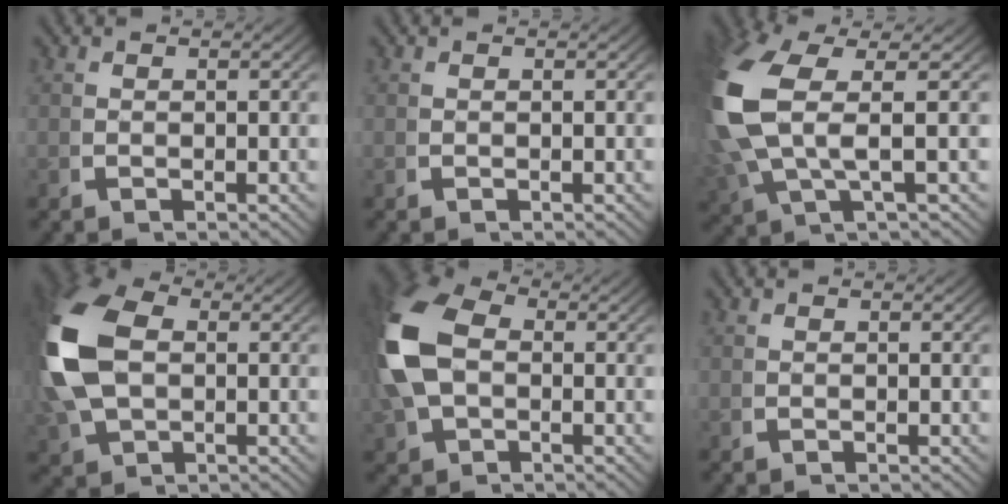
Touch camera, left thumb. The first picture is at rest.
{"total": 0.0}
{"total": 9.9, "force": [1.3, 5.5, 8.2], "torque": [-0.236, -0.022, 0.040]}
{"total": 10.7, "force": [0.9, 7.4, 7.6], "torque": [-0.207, -0.014, 0.030]}
{"total": 9.8, "force": [0.4, 7.2, 6.7], "torque": [-0.186, -0.017, 0.020]}
{"total": 0.0}